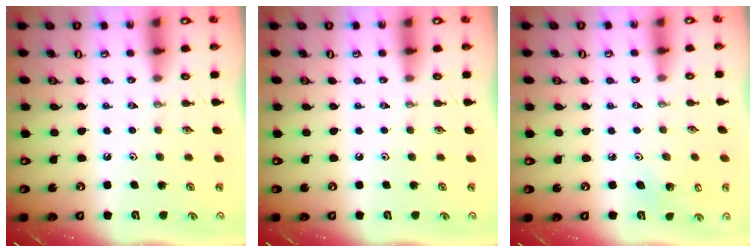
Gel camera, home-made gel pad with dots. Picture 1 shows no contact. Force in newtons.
{"total": 0.0}
{"total": 3.0, "press": 2.6, "slide": 1.5}